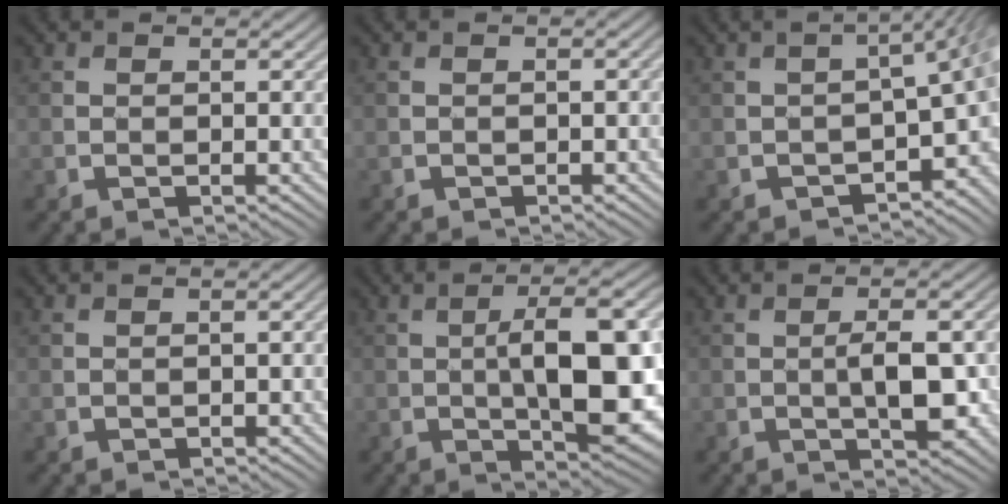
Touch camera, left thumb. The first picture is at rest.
{"total": 0.8, "force": [-0.4, 0.3, 0.5], "torque": [-0.009, -0.001, -0.006]}
{"total": 9.1, "force": [-3.0, 3.8, 7.7], "torque": [-0.104, -0.028, -0.034]}
{"total": 1.0, "force": [-0.4, 0.4, 0.9], "torque": [-0.014, -0.001, -0.005]}
{"total": 11.8, "force": [-0.7, 4.0, 11.1], "torque": [-0.159, 0.006, -0.011]}
{"total": 5.8, "force": [-0.8, 2.0, 5.4], "torque": [-0.089, 0.001, -0.012]}